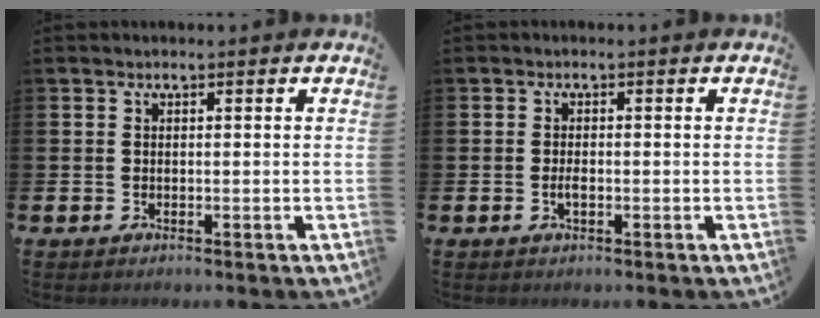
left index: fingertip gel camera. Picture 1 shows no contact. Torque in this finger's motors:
{"motor_torque": [0.23, -0.10, 0.00, 0.06]}